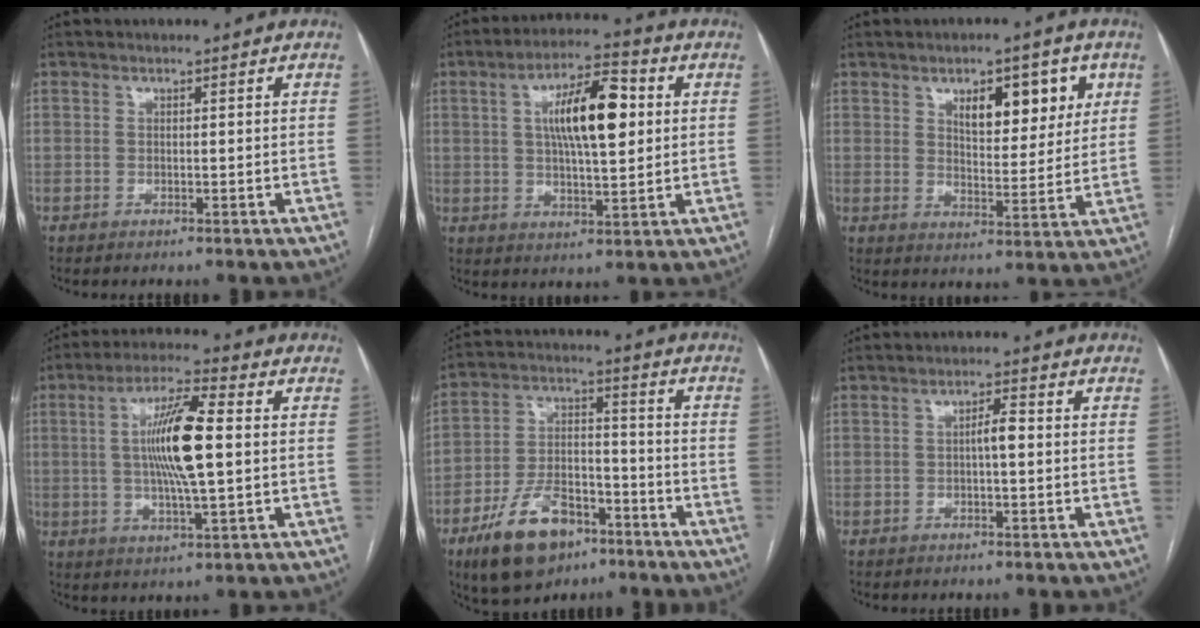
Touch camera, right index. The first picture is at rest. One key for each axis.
{"total": 11.9, "fx": 2.5, "fy": 3.2, "fz": 11.2, "tx": -0.198, "ty": 0.020, "tz": 0.040}
{"total": 9.3, "fx": 4.2, "fy": 3.9, "fz": 7.3, "tx": -0.100, "ty": 0.005, "tz": 0.066}
{"total": 11.7, "fx": 0.8, "fy": 1.3, "fz": 11.6, "tx": -0.216, "ty": 0.005, "tz": 0.013}
{"total": 13.7, "fx": -8.3, "fy": 7.0, "fz": 8.4, "tx": -0.162, "ty": 0.010, "tz": -0.143}
{"total": 2.4, "fx": -0.2, "fy": 0.4, "fz": 2.4, "tx": -0.039, "ty": 0.005, "tz": -0.004}